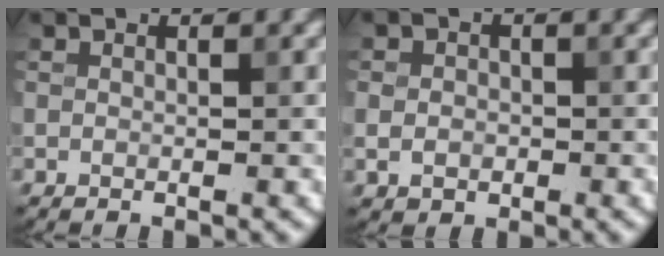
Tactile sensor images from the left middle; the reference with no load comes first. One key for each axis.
{"total": 2.0, "fx": -0.4, "fy": 1.7, "fz": 0.9, "tx": -0.013, "ty": -0.003, "tz": -0.011}